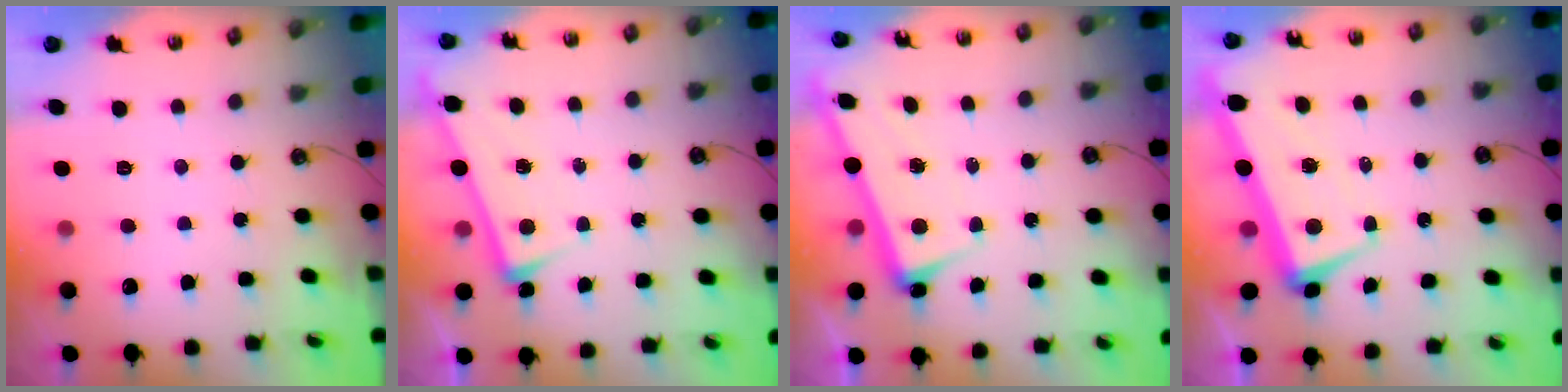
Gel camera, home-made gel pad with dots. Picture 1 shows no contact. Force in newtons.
{"total": 3.3, "press": 3.3, "slide": 0.3}
{"total": 2.6, "press": 2.4, "slide": 0.9}
{"total": 3.8, "press": 3.1, "slide": 2.1}